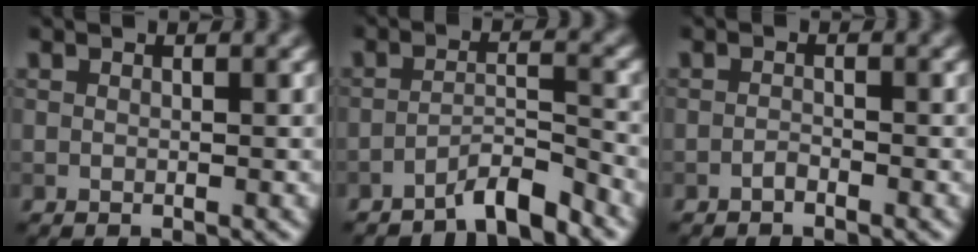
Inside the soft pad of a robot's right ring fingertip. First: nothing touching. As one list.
[{"total": 3.6, "force": [-3.1, 0.4, 1.8], "torque": [-0.026, 0.009, -0.062]}, {"total": 0.7, "force": [-0.6, 0.2, 0.3], "torque": [-0.005, 0.002, -0.013]}]